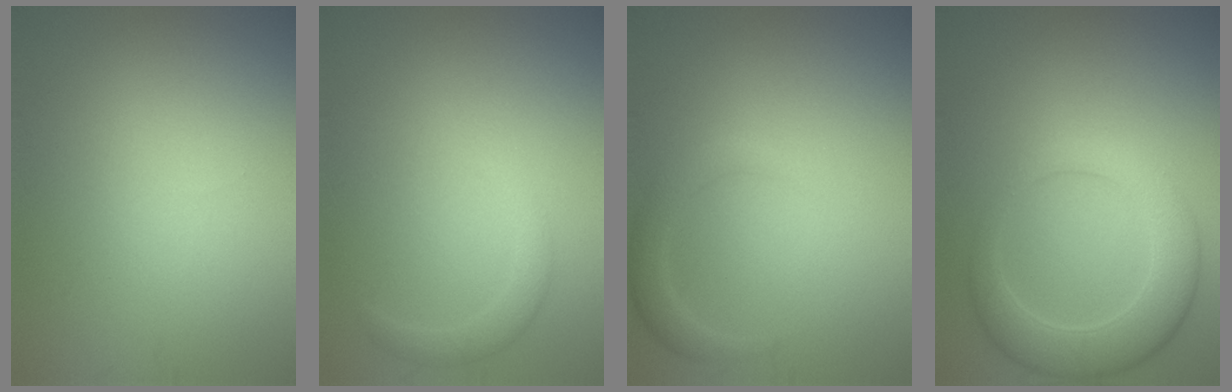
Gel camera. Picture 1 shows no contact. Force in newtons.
{"total": 1.5, "press": 1.5, "slide": 0.1}
{"total": 1.6, "press": 1.6, "slide": 0.1}
{"total": 5.0, "press": 5.0, "slide": 0.5}